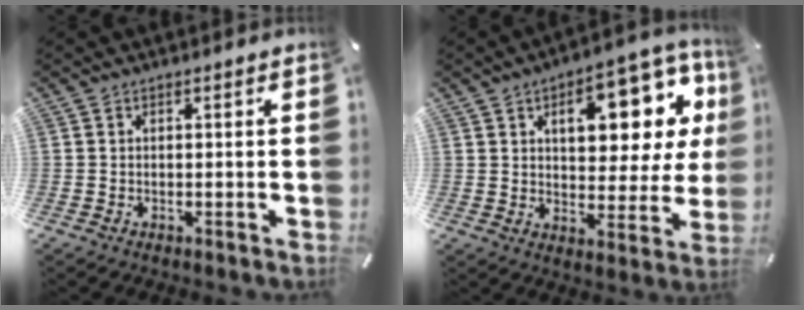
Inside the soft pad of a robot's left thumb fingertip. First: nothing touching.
{"total": 17.9, "force": [7.4, 9.6, 13.3], "torque": [-0.175, -0.032, 0.117]}